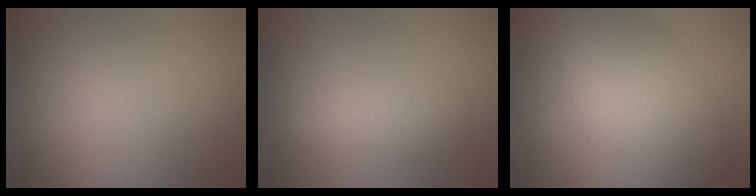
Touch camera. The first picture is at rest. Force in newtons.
{"total": 2.9, "press": 2.9, "slide": 0.1}
{"total": 6.5, "press": 6.5, "slide": 0.6}